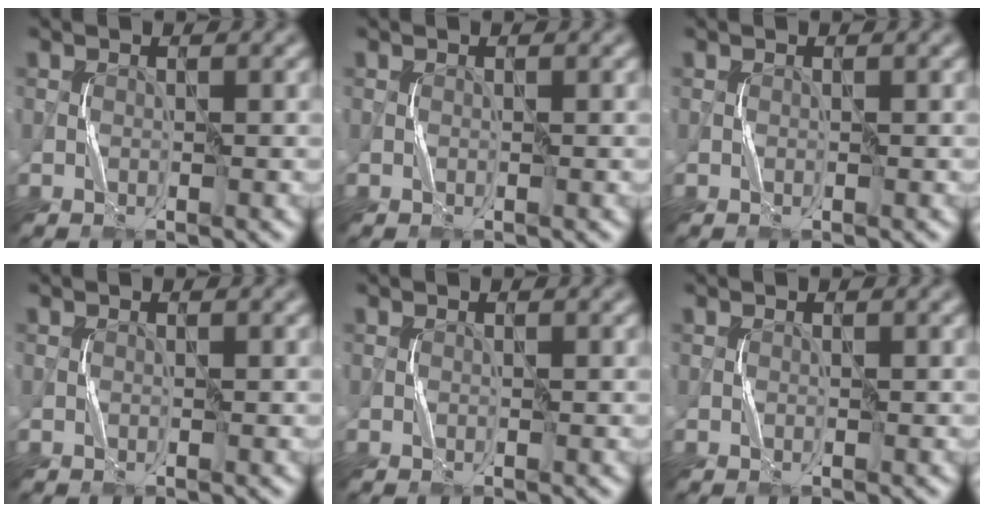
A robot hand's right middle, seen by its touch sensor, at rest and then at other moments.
{"total": 0.0}
{"total": 0.0}
{"total": 0.0}
{"total": 0.0}
{"total": 0.0}